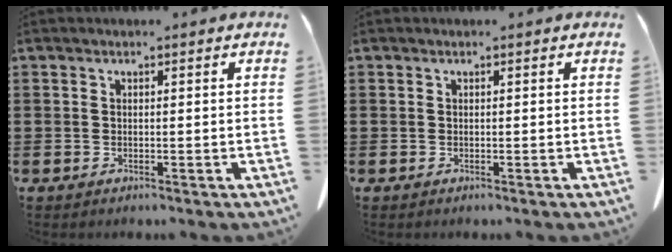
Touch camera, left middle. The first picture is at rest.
{"total": 0.0}